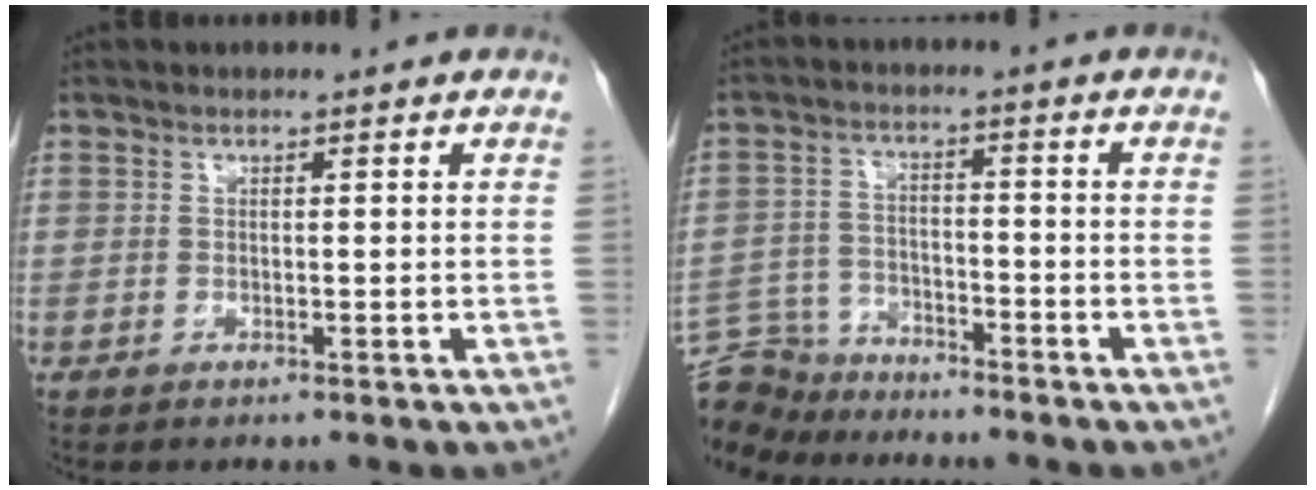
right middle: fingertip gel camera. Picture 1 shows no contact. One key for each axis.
{"total": 9.3, "fx": -8.9, "fy": 2.7, "fz": 0.4, "tx": -0.015, "ty": 0.007, "tz": -0.163}